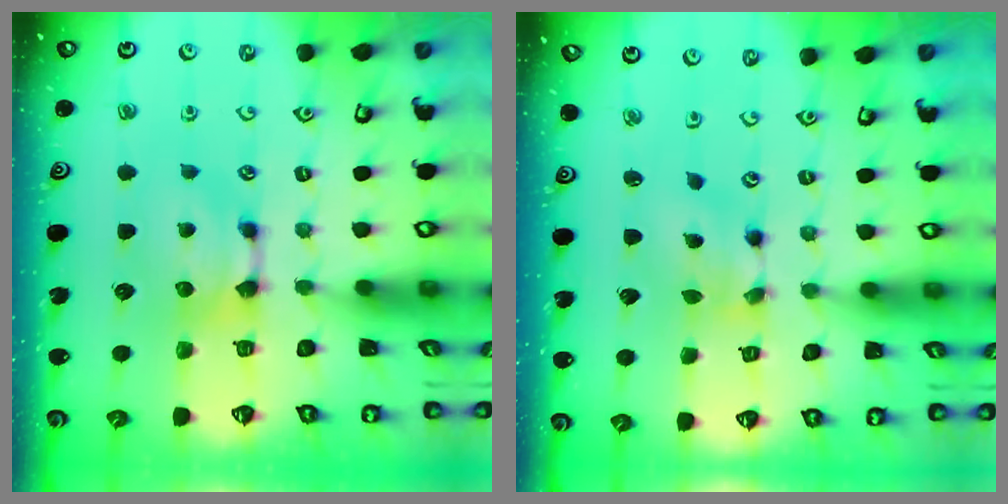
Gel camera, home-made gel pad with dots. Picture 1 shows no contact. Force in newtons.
{"total": 2.0, "press": 1.2, "slide": 1.5}